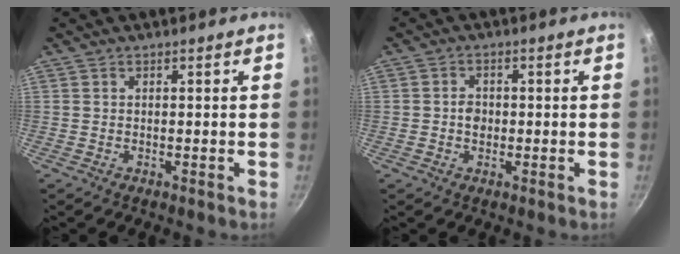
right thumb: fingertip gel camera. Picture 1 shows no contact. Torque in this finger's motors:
{"motor_torque": [0.18, -0.36, 0.44, -0.12, 0.11]}